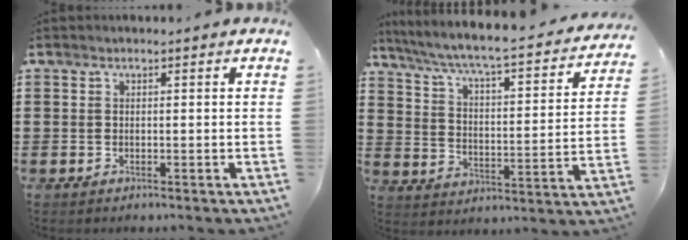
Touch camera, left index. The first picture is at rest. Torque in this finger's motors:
{"motor_torque": [2.14, 0.00, 0.60, 0.14]}